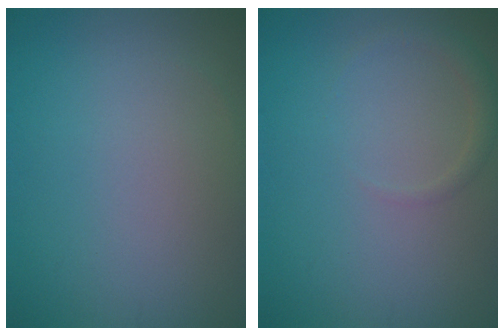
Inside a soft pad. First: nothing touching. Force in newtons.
{"total": 1.3, "press": 1.3, "slide": 0.1}